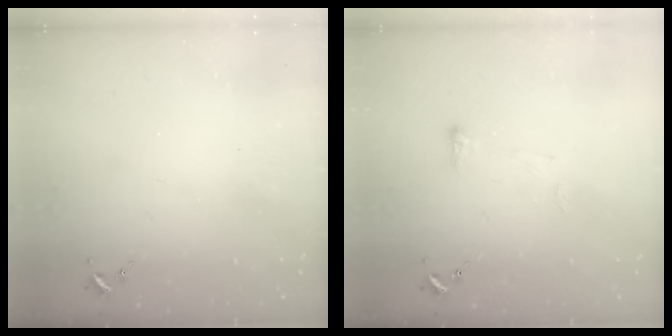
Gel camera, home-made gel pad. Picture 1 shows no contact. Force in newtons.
{"total": 3.2, "press": 3.2, "slide": 0.6}